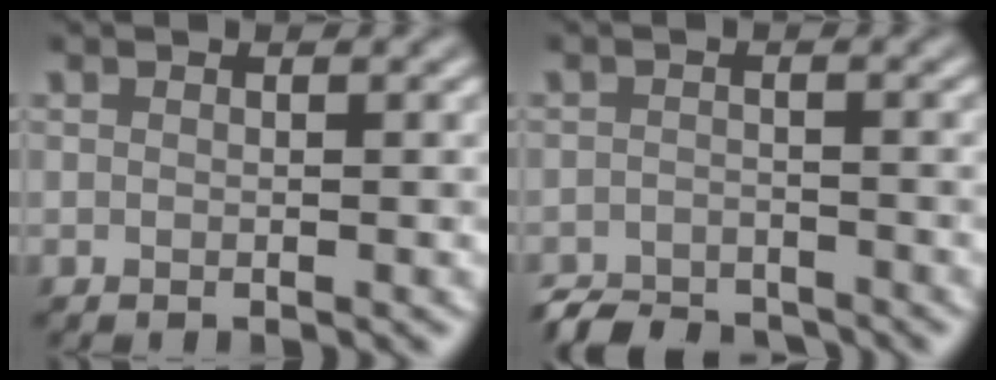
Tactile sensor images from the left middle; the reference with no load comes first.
{"total": 3.7, "force": [-3.5, 1.0, 0.7], "torque": [-0.008, -0.005, -0.068]}